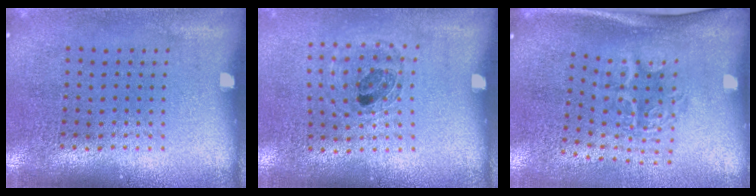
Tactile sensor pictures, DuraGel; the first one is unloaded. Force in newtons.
{"total": 0.9, "press": 0.9, "slide": 0.2}
{"total": 1.9, "press": 1.3, "slide": 1.4}